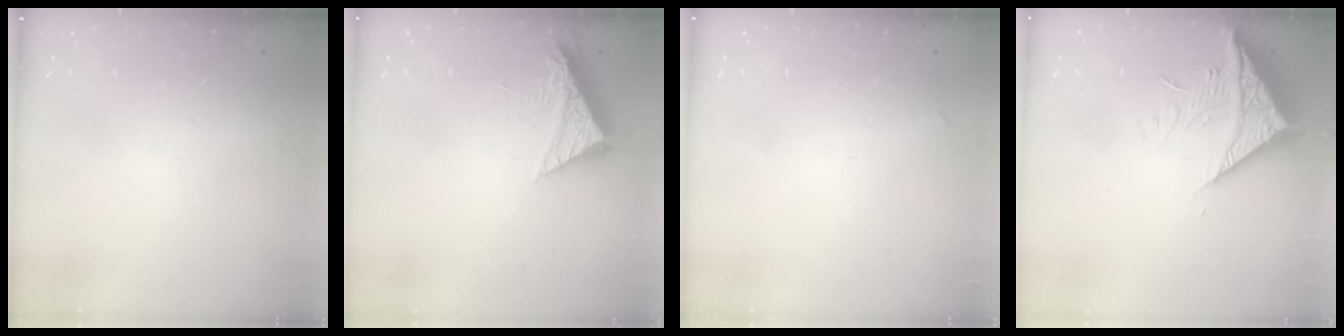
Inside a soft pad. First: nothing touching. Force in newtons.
{"total": 8.1, "press": 8.1, "slide": 0.8}
{"total": 3.3, "press": 3.3, "slide": 0.4}
{"total": 11.9, "press": 11.8, "slide": 1.4}